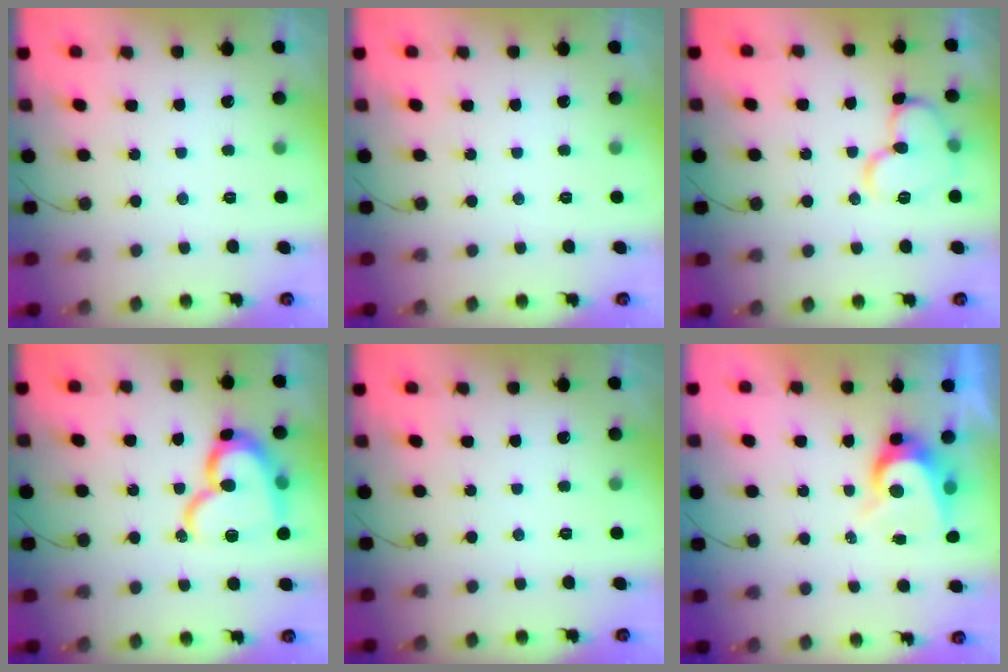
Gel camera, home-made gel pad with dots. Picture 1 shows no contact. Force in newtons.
{"total": 0.0}
{"total": 11.3, "press": 11.3, "slide": 0.6}
{"total": 17.5, "press": 17.4, "slide": 1.8}
{"total": 0.0}
{"total": 8.9, "press": 8.9, "slide": 0.9}